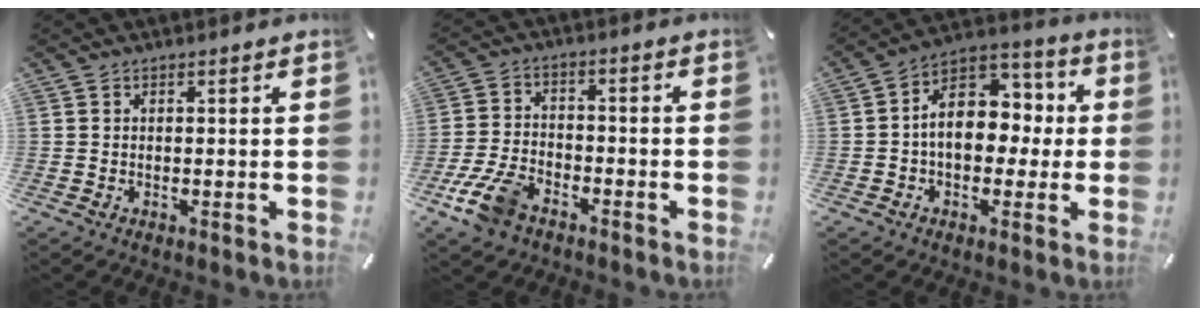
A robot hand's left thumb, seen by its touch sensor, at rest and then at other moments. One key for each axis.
{"total": 9.8, "fx": -6.1, "fy": 5.2, "fz": 5.6, "tx": -0.120, "ty": 0.024, "tz": -0.113}
{"total": 11.9, "fx": 0.0, "fy": 9.2, "fz": 7.5, "tx": -0.124, "ty": -0.001, "tz": 0.001}